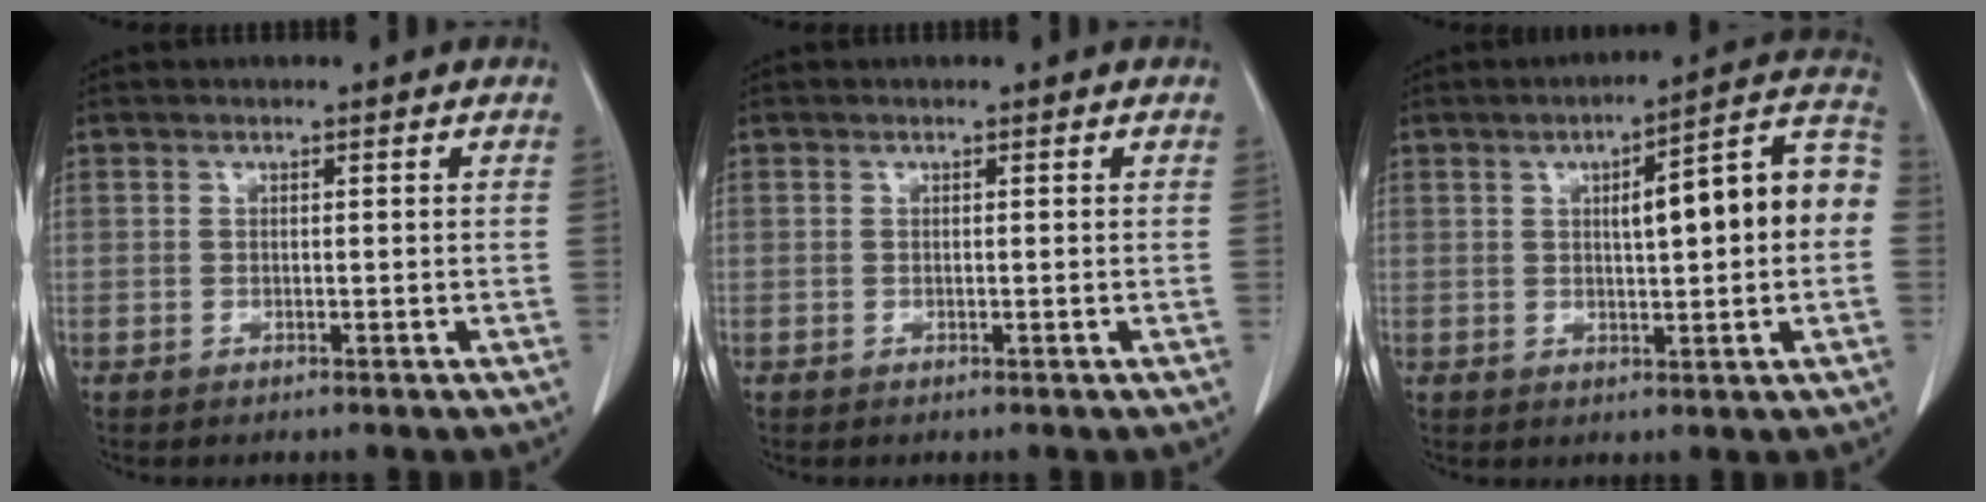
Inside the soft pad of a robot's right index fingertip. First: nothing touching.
{"total": 0.0}
{"total": 13.3, "force": [1.1, 2.3, 13.0], "torque": [-0.175, 0.039, 0.014]}